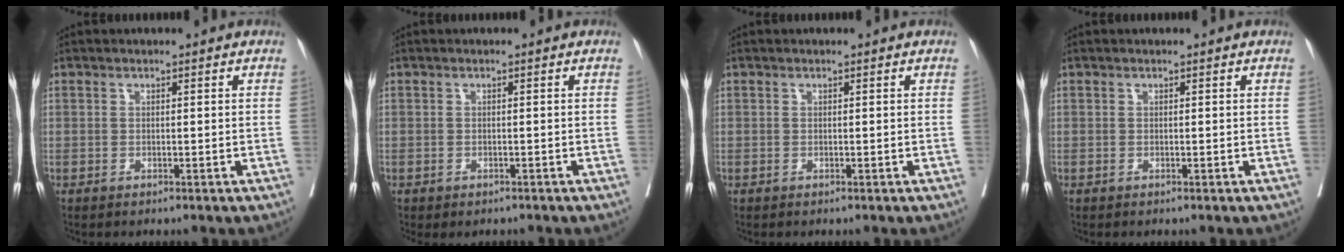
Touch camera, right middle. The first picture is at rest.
{"total": 1.5, "force": [-1.3, 0.7, 0.4], "torque": [-0.009, -0.003, -0.017]}
{"total": 0.0}
{"total": 0.0}